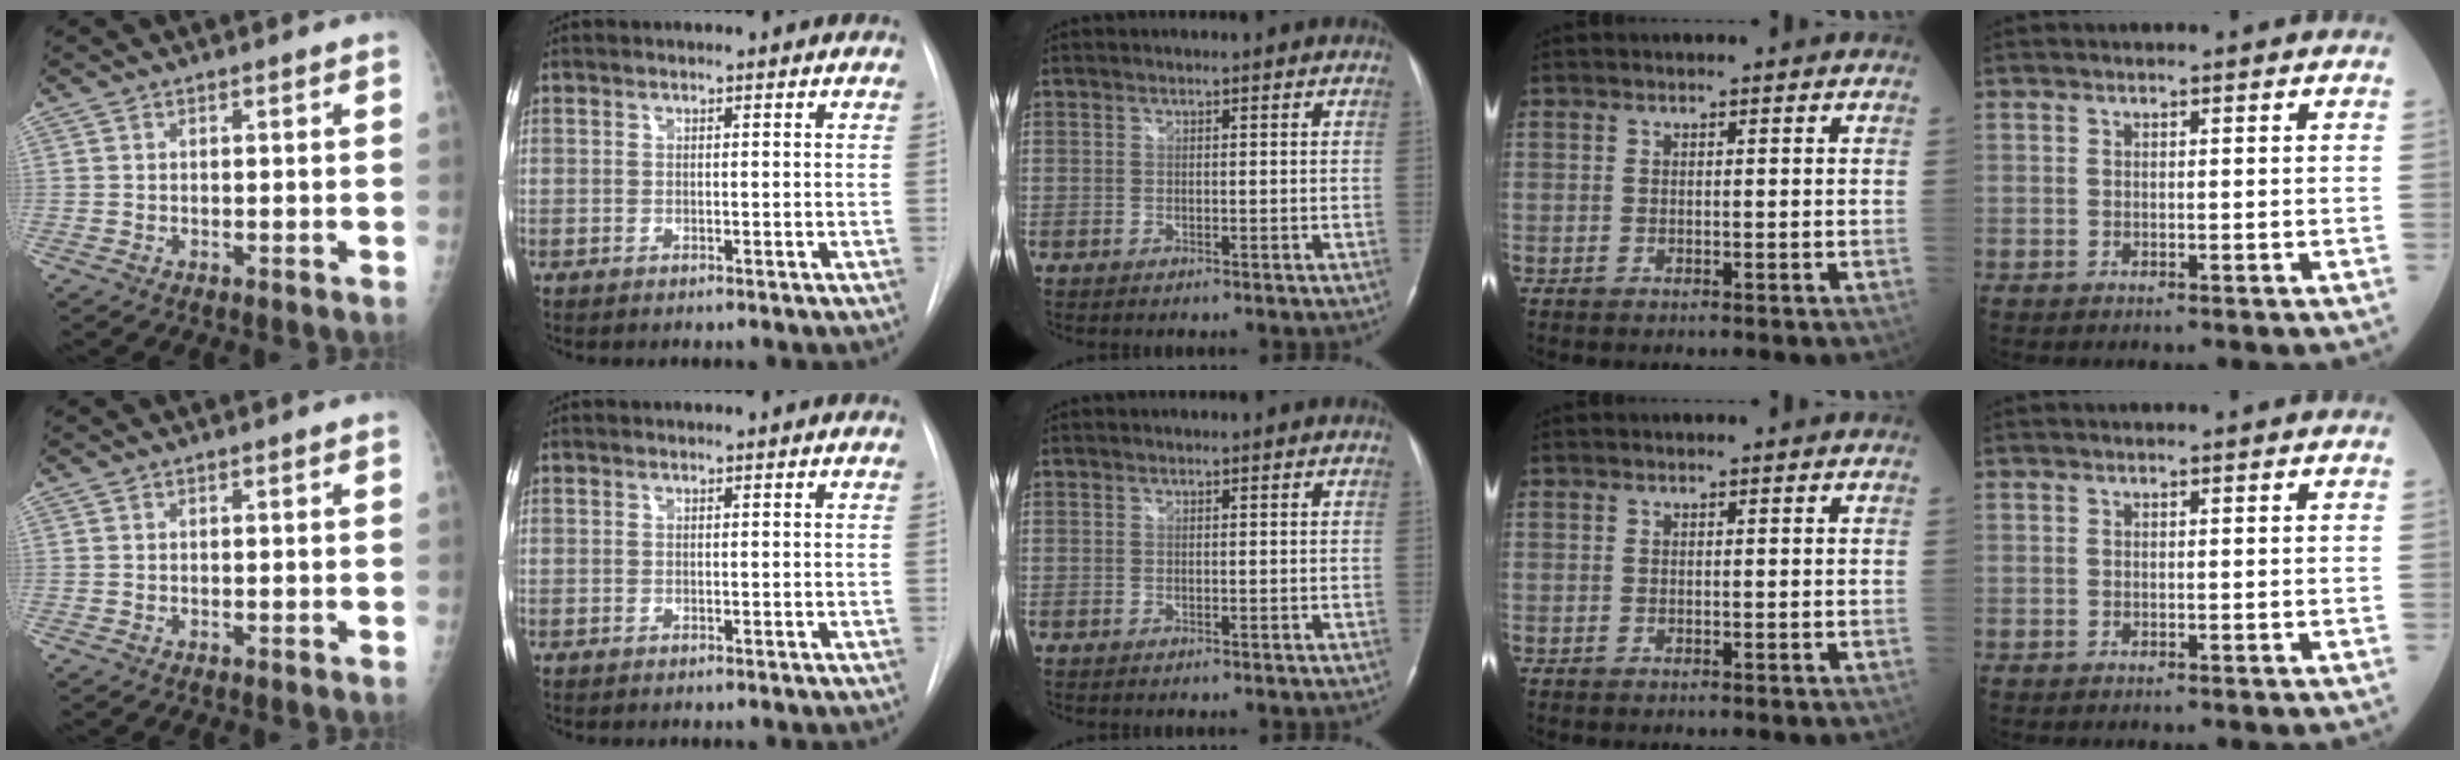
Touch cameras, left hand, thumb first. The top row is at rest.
{}